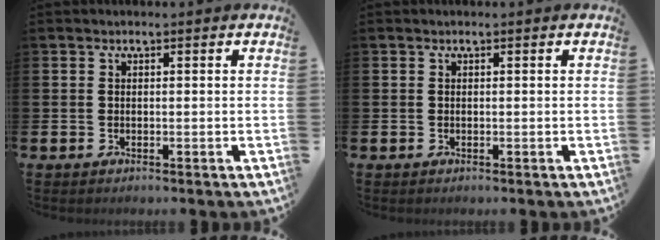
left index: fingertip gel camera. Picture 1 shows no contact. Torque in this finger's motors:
{"motor_torque": [-0.14, 0.19, 0.00, -0.01]}